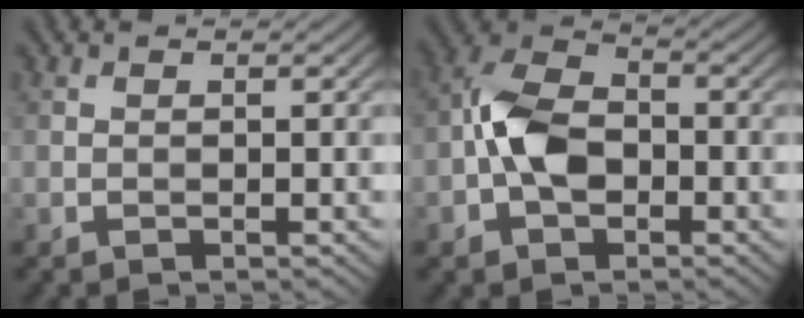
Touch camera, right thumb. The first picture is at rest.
{"total": 7.1, "force": [-1.8, 4.5, 5.2], "torque": [-0.108, 0.013, -0.044]}